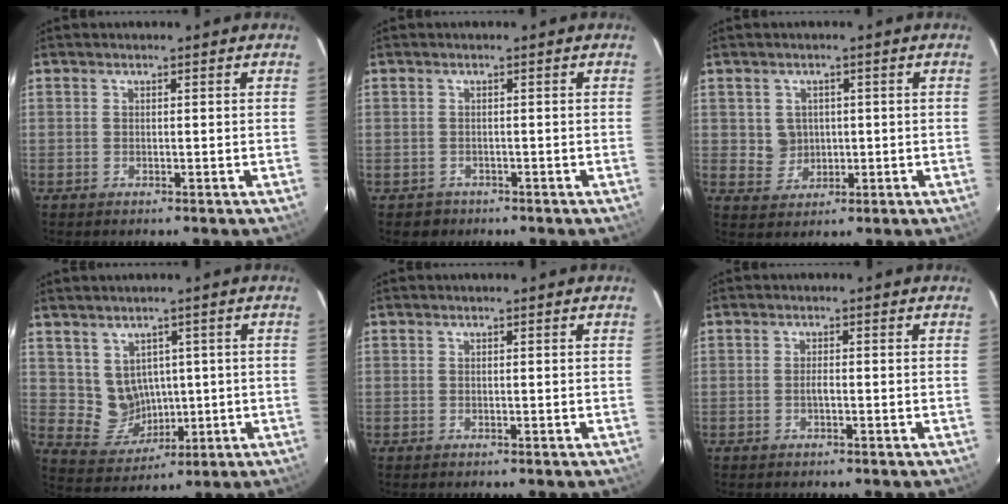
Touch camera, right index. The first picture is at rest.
{"total": 2.1, "force": [-1.1, 1.8, 0.0], "torque": [-0.004, 0.004, -0.013]}
{"total": 4.0, "force": [0.5, 4.0, 0.7], "torque": [-0.015, 0.011, 0.018]}
{"total": 7.0, "force": [1.4, 6.5, 2.2], "torque": [-0.052, 0.002, 0.051]}
{"total": 0.0}
{"total": 1.0, "force": [-0.5, 0.2, 0.8], "torque": [-0.017, 0.004, -0.010]}